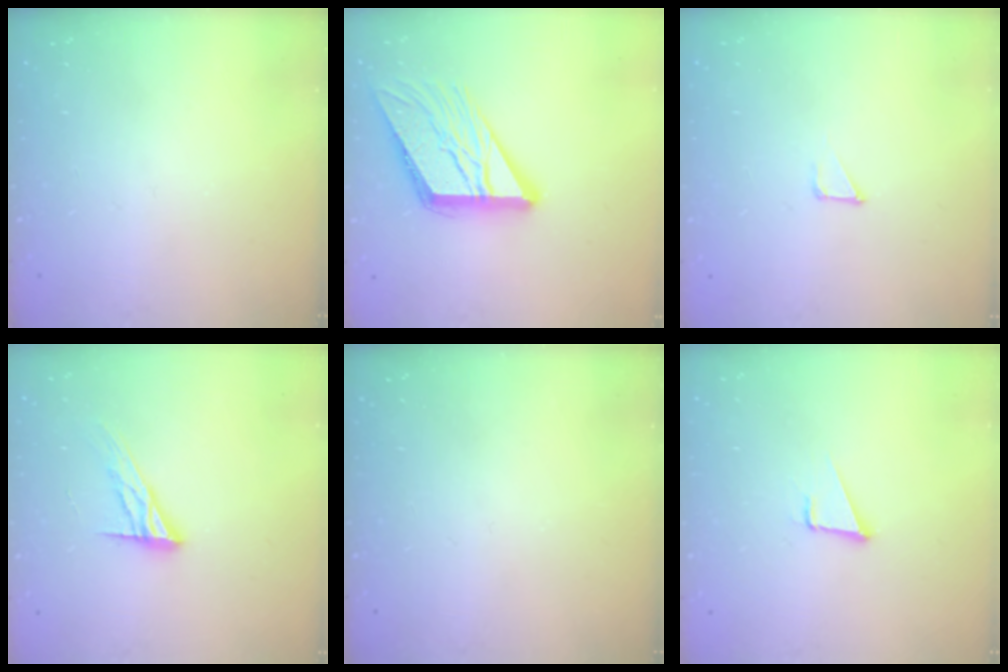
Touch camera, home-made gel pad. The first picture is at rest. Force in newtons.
{"total": 16.2, "press": 16.1, "slide": 1.8}
{"total": 1.7, "press": 1.7, "slide": 0.0}
{"total": 11.1, "press": 11.1, "slide": 0.9}
{"total": 0.0}
{"total": 3.4, "press": 2.6, "slide": 2.2}